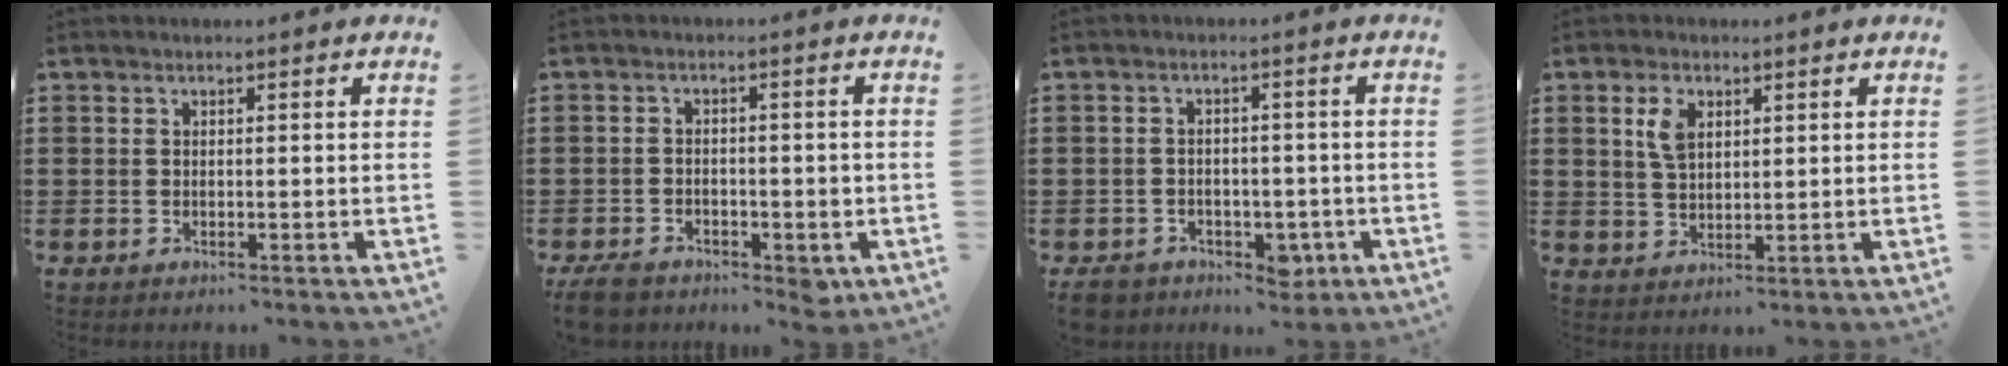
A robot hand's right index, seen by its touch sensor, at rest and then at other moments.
{"total": 3.6, "force": [-2.2, 1.9, 2.2], "torque": [-0.039, 0.008, -0.040]}
{"total": 5.1, "force": [-3.3, 3.1, 2.3], "torque": [-0.045, 0.013, -0.062]}
{"total": 4.2, "force": [1.8, 2.3, 2.9], "torque": [-0.067, 0.009, 0.032]}